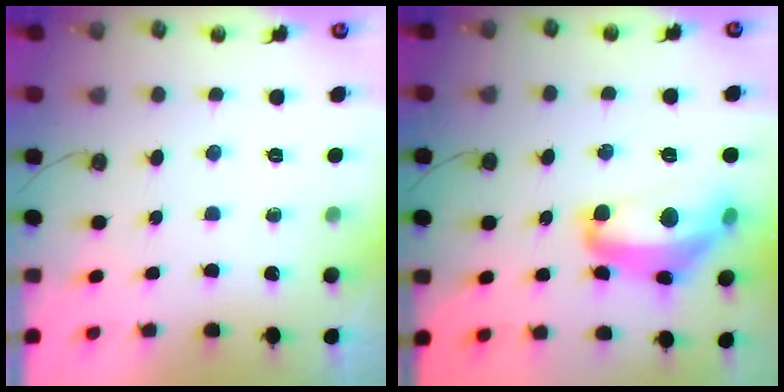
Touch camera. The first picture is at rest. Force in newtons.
{"total": 10.4, "press": 10.3, "slide": 0.8}